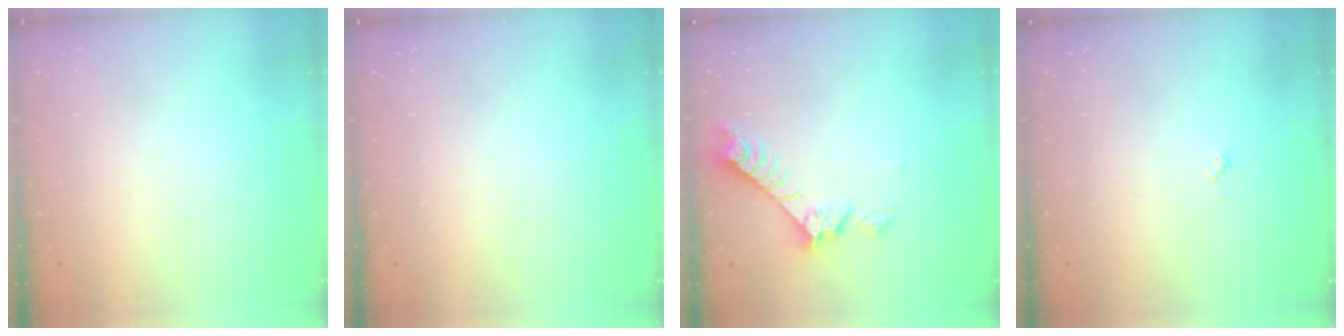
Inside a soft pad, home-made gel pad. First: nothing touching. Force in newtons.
{"total": 1.7, "press": 1.7, "slide": 0.2}
{"total": 7.4, "press": 7.4, "slide": 0.4}
{"total": 4.0, "press": 3.9, "slide": 0.5}